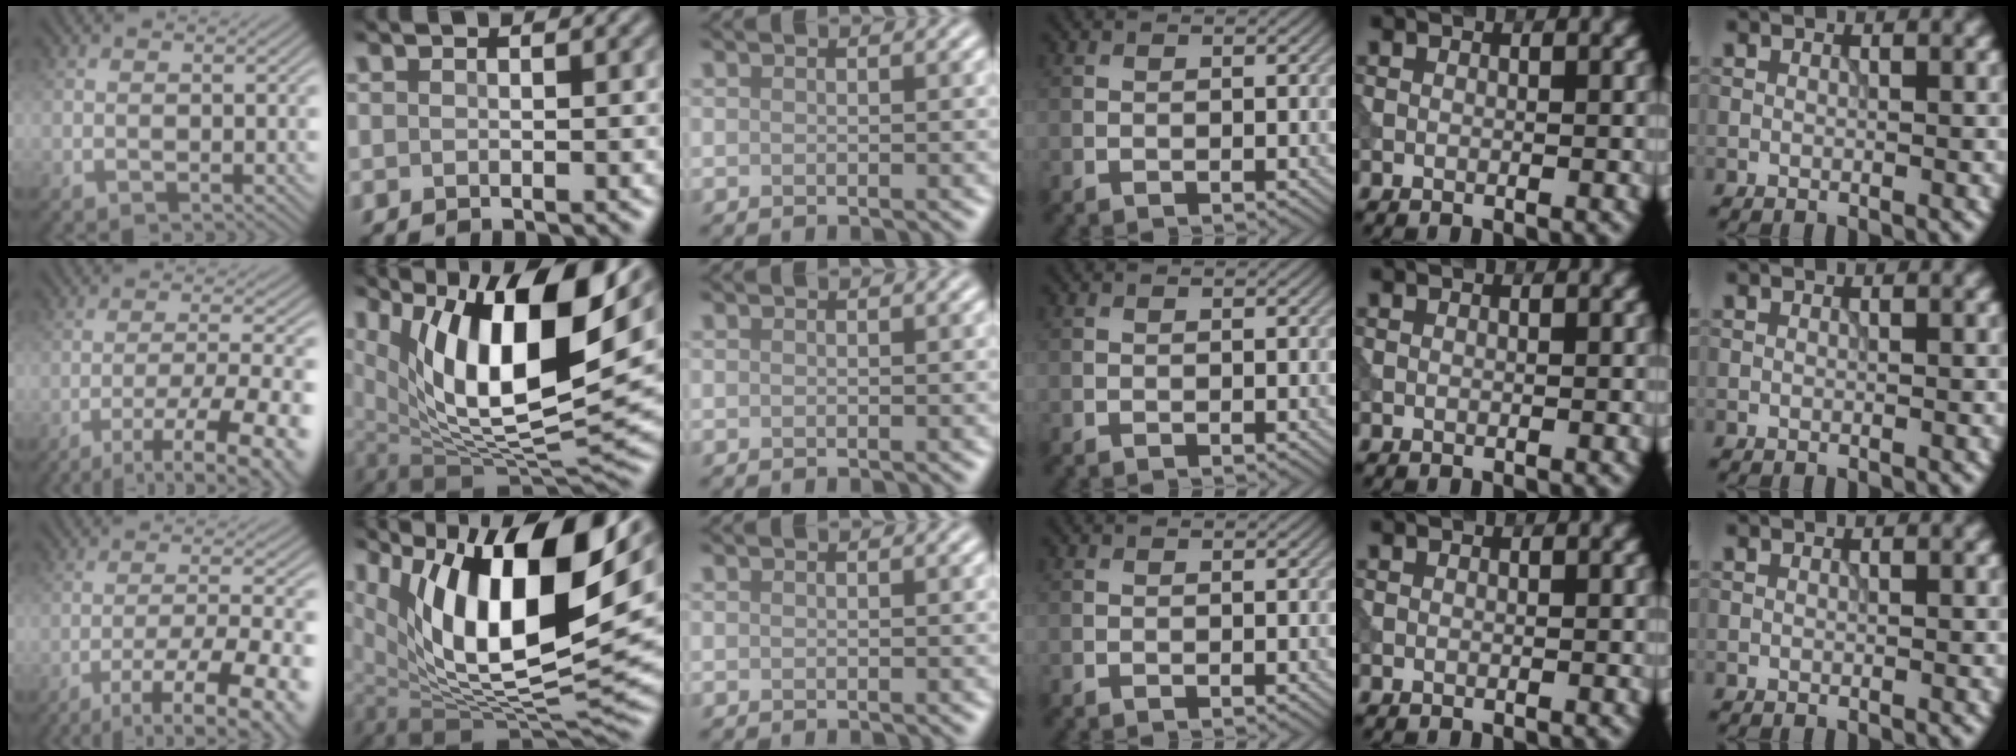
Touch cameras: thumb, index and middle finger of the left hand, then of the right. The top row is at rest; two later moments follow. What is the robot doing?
{"motion": "extract", "object": "tissue"}